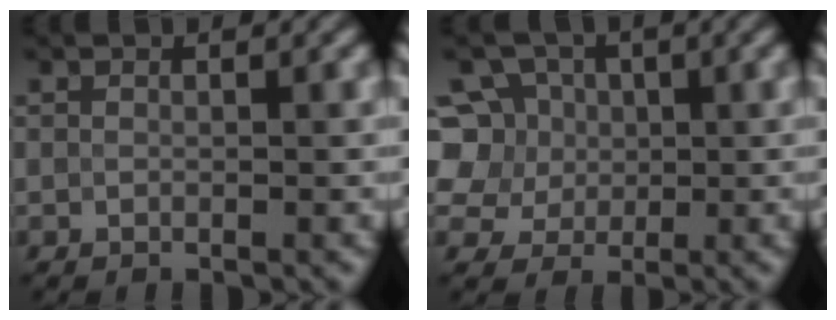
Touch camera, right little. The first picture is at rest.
{"total": 6.7, "force": [1.0, 6.3, 2.0], "torque": [-0.028, 0.030, -0.003]}